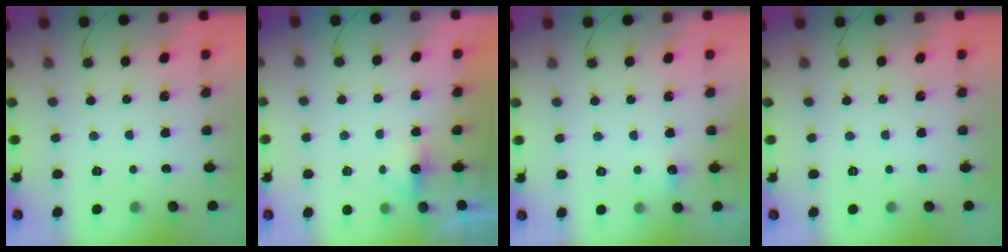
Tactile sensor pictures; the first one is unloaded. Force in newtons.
{"total": 2.9, "press": 2.8, "slide": 0.8}
{"total": 4.9, "press": 4.7, "slide": 1.3}
{"total": 0.0}